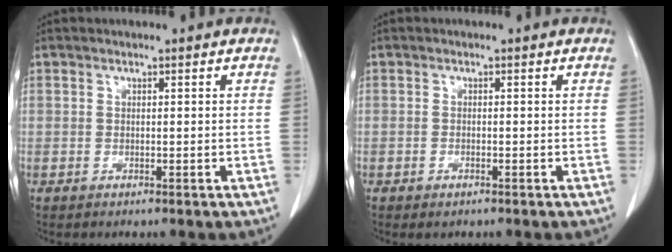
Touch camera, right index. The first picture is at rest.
{"total": 0.8, "force": [-0.5, 0.4, 0.5], "torque": [-0.014, -0.002, -0.001]}